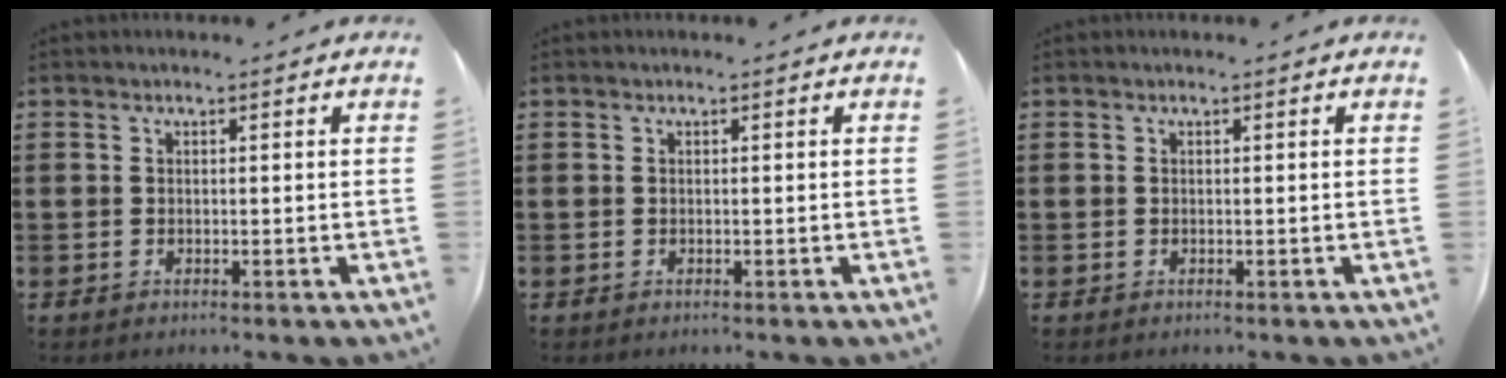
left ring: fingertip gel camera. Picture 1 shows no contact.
{"total": 0.0}
{"total": 0.0}